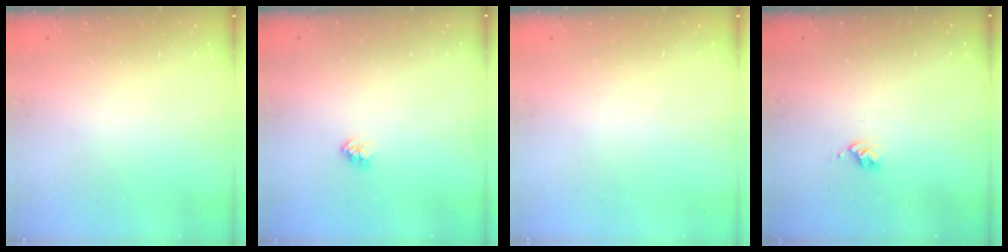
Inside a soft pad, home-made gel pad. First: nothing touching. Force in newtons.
{"total": 2.3, "press": 2.3, "slide": 0.1}
{"total": 0.0}
{"total": 2.7, "press": 2.6, "slide": 0.4}